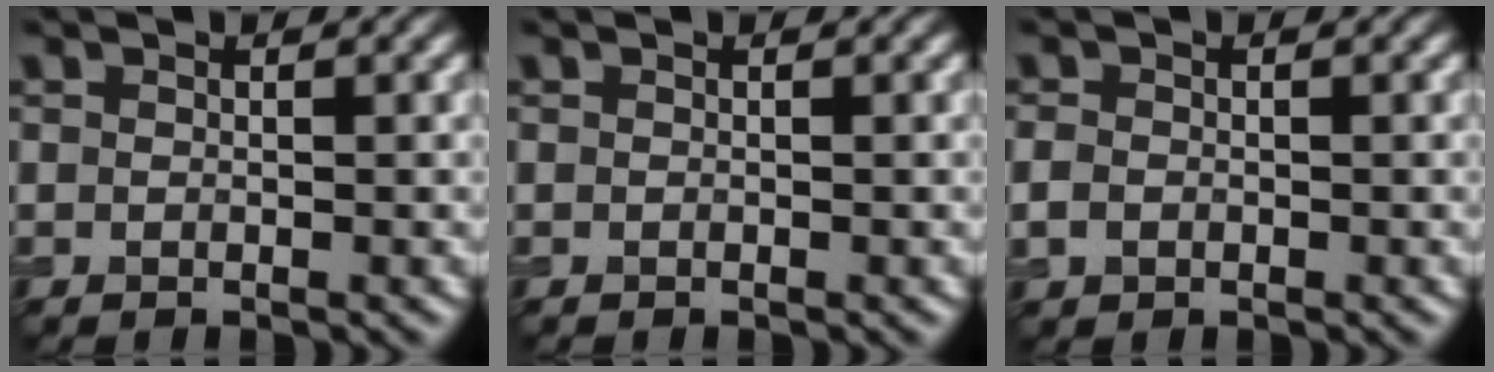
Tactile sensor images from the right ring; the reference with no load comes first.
{"total": 0.0}
{"total": 1.3, "force": [-0.3, 1.1, 0.7], "torque": [-0.013, -0.003, -0.010]}